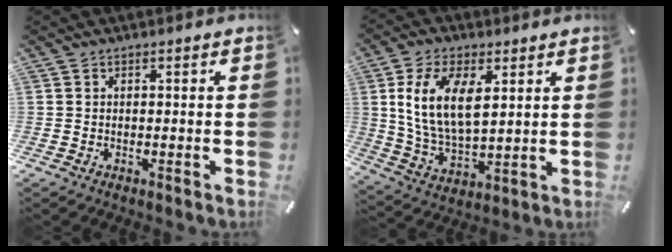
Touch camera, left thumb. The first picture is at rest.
{"total": 12.5, "force": [4.3, 6.9, 9.5], "torque": [-0.216, -0.005, 0.076]}